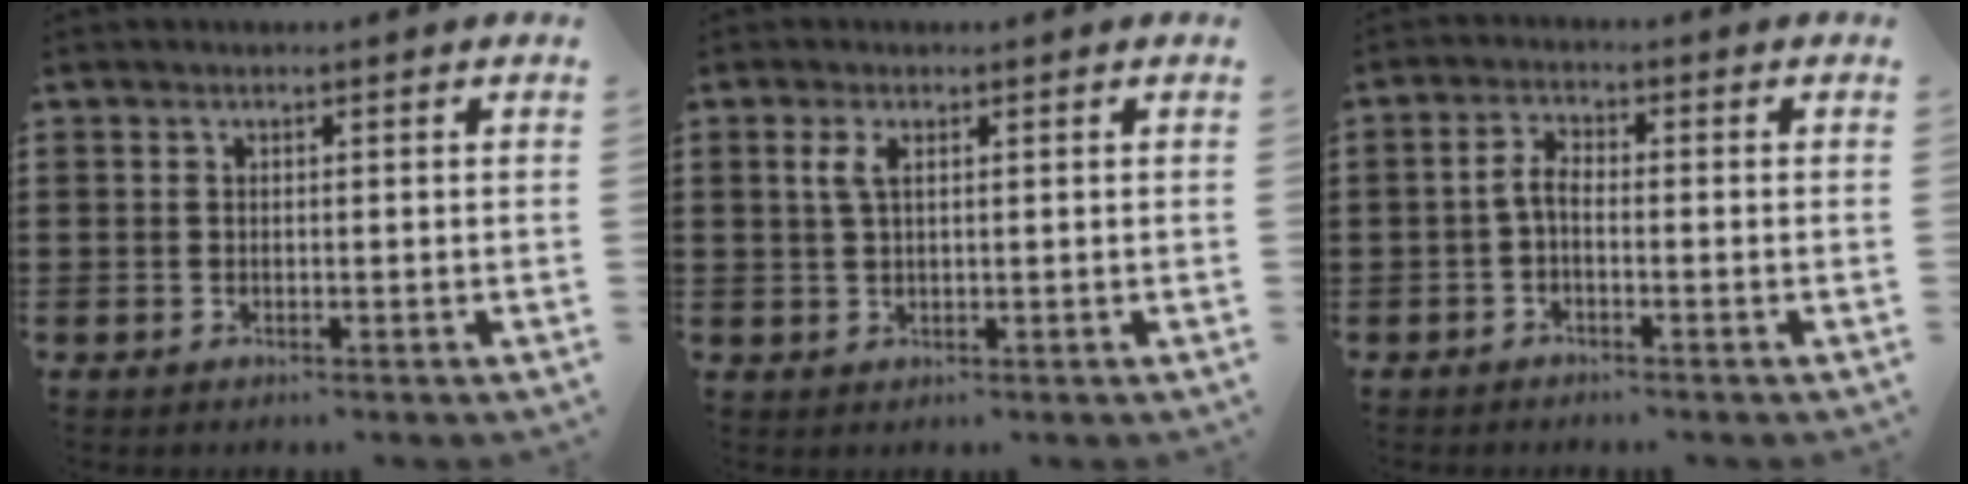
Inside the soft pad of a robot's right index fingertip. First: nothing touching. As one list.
[{"total": 2.4, "force": [0.8, 0.9, 2.1], "torque": [-0.046, 0.008, 0.011]}, {"total": 2.6, "force": [-1.1, 1.0, 2.2], "torque": [-0.057, 0.001, -0.027]}]